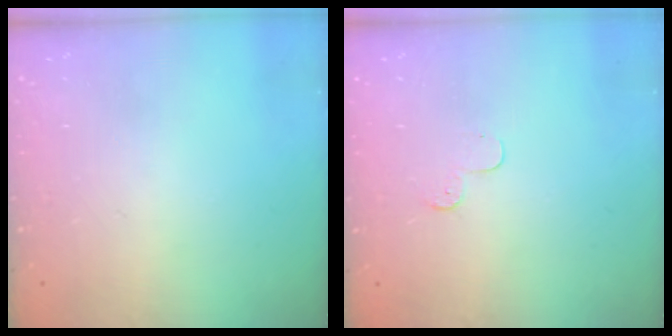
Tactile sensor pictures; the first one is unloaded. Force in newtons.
{"total": 3.5, "press": 3.5, "slide": 0.4}